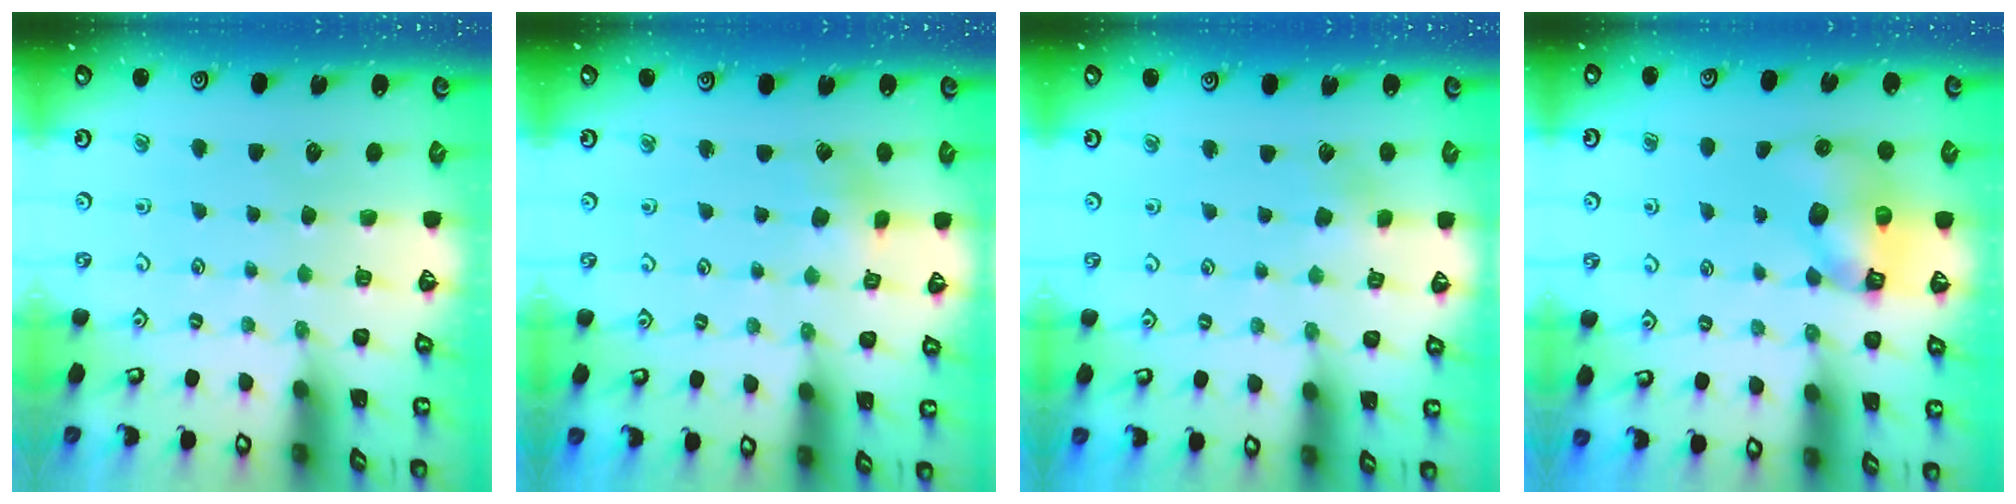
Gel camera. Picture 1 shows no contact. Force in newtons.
{"total": 2.9, "press": 2.8, "slide": 0.2}
{"total": 3.4, "press": 3.3, "slide": 0.4}
{"total": 9.3, "press": 9.2, "slide": 1.4}